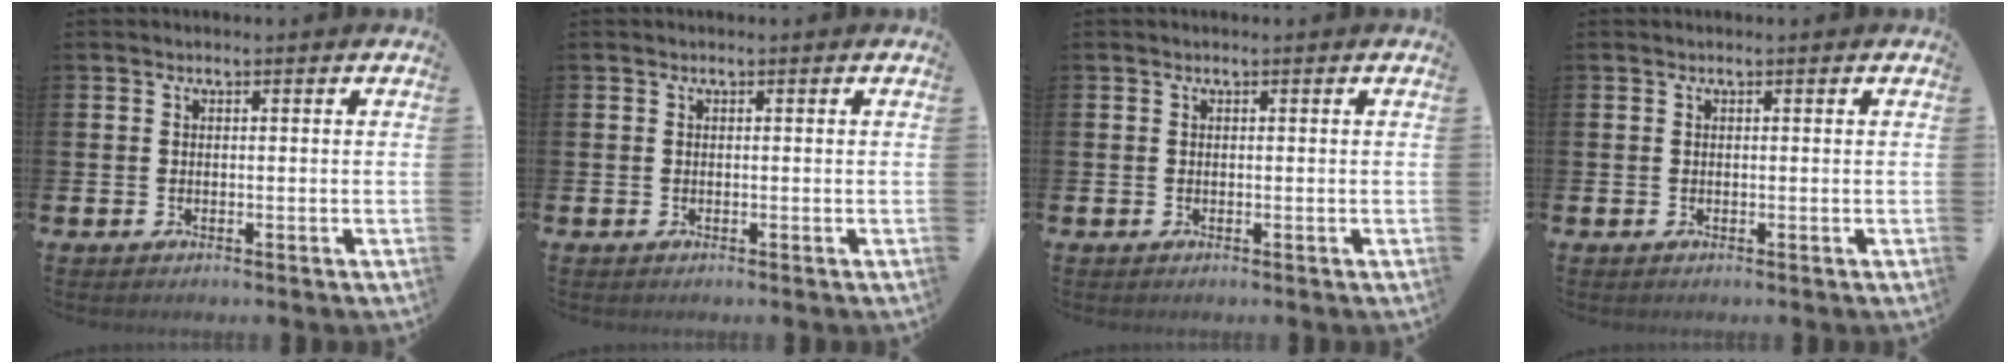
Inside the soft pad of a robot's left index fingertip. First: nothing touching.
{"total": 0.0}
{"total": 0.0}
{"total": 0.0}